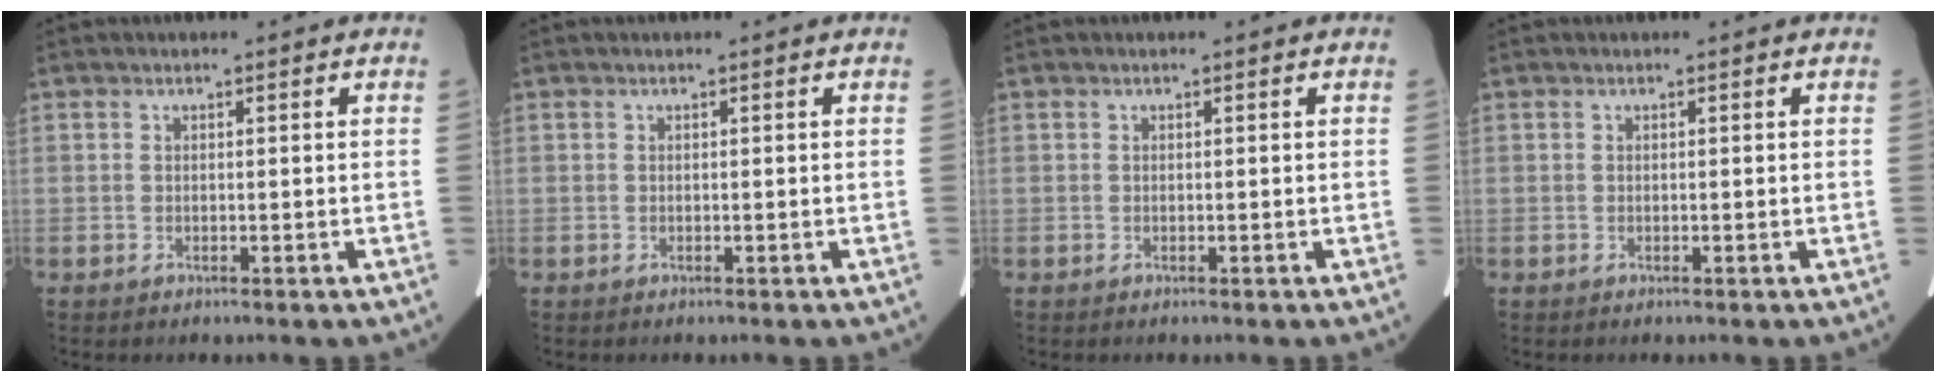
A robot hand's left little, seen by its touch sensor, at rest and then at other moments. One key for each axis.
{"total": 0.0}
{"total": 0.0}
{"total": 0.0}